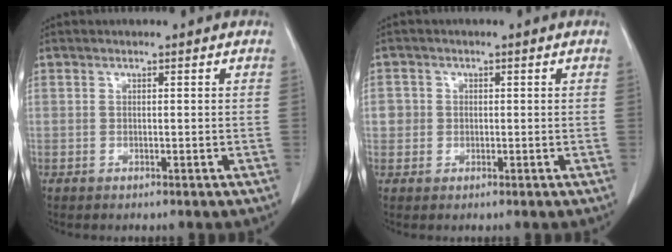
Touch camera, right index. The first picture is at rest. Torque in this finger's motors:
{"motor_torque": [0.00, -0.02, 0.01, 0.01]}